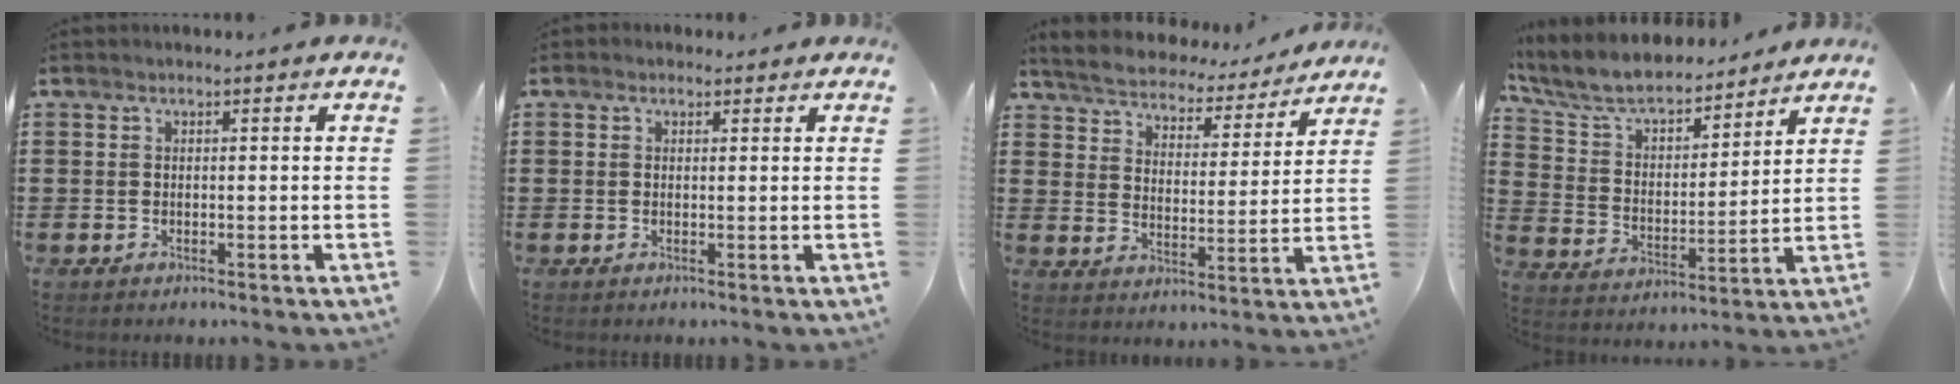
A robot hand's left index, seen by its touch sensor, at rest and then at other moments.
{"total": 0.9, "force": [0.5, 0.7, 0.3], "torque": [-0.007, 0.006, 0.009]}
{"total": 4.7, "force": [4.6, 0.3, 0.3], "torque": [-0.034, -0.036, 0.075]}
{"total": 7.3, "force": [6.7, 1.6, 2.5], "torque": [-0.079, -0.041, 0.115]}